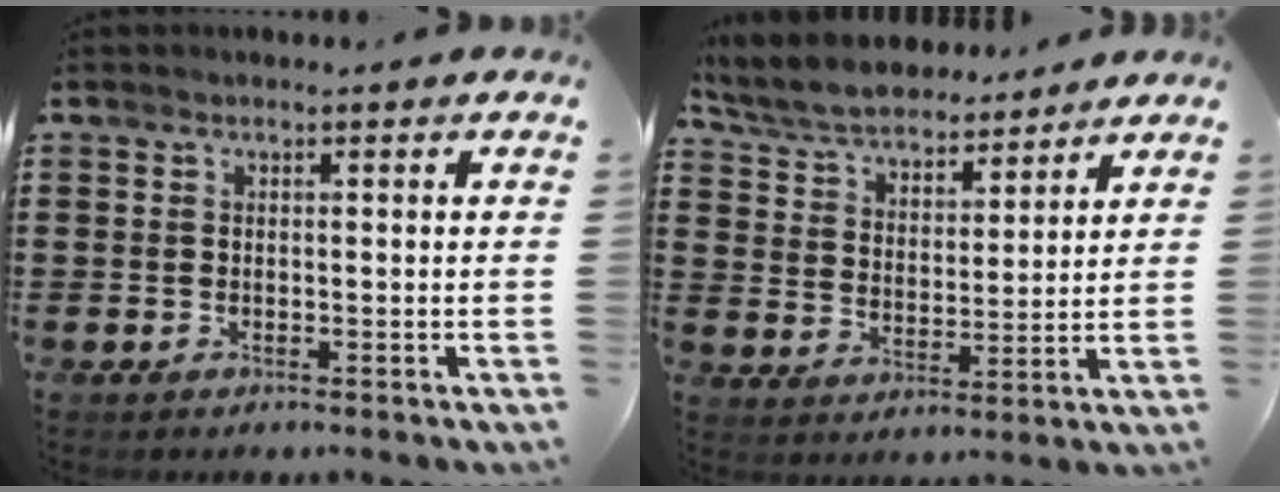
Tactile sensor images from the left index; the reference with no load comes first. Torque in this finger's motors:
{"motor_torque": [1.03, -1.11, 0.12, 0.10]}